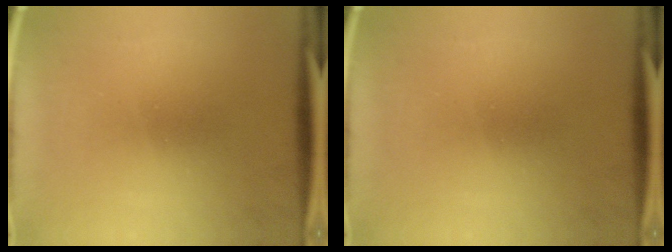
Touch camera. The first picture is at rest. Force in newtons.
{"total": 0.0}